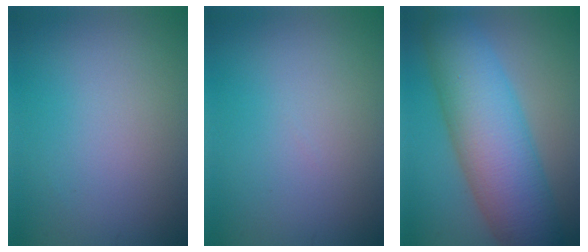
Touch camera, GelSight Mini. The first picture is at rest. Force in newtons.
{"total": 0.0}
{"total": 10.8, "press": 10.8, "slide": 0.3}